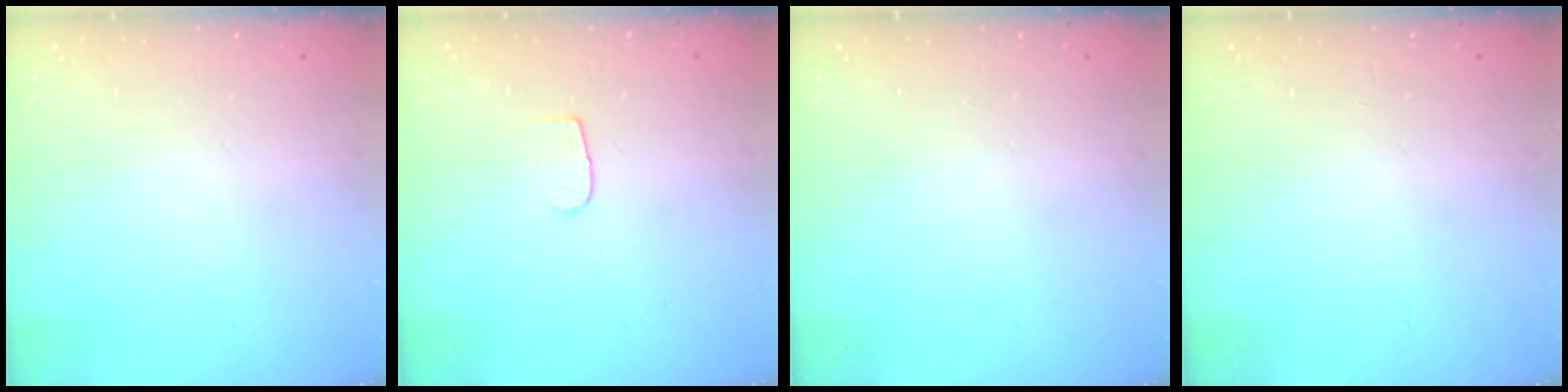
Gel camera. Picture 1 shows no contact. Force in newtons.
{"total": 4.8, "press": 4.8, "slide": 0.5}
{"total": 0.0}
{"total": 0.0}